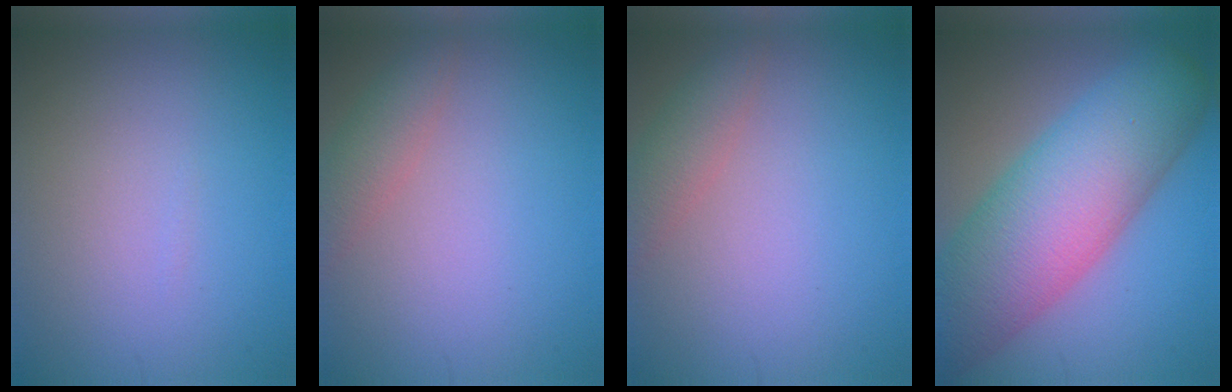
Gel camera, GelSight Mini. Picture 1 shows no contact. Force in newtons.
{"total": 2.5, "press": 2.5, "slide": 0.2}
{"total": 2.5, "press": 2.5, "slide": 0.2}
{"total": 11.9, "press": 11.9, "slide": 0.5}